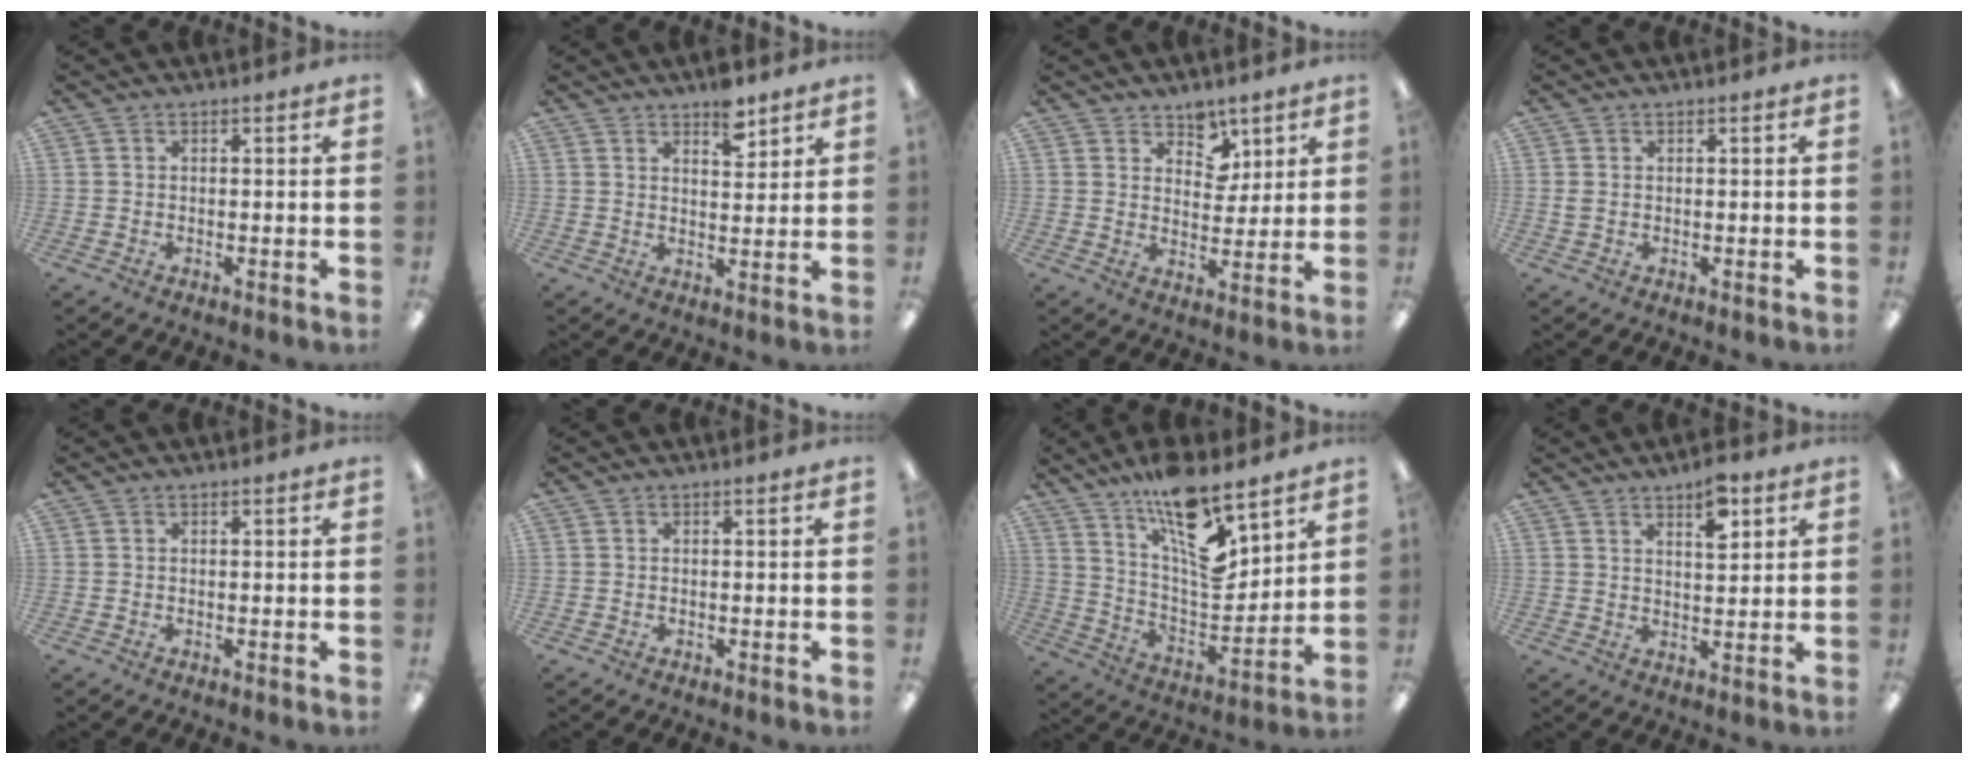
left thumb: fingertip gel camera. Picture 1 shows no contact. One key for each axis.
{"total": 6.4, "fx": 4.6, "fy": 2.8, "fz": 3.3, "tx": -0.028, "ty": -0.031, "tz": 0.076}
{"total": 6.6, "fx": 4.9, "fy": 4.3, "fz": 1.1, "tx": -0.006, "ty": -0.030, "tz": 0.088}
{"total": 1.1, "fx": 0.3, "fy": 0.8, "fz": 0.7, "tx": -0.014, "ty": 0.004, "tz": 0.004}
{"total": 0.0}
{"total": 0.0}
{"total": 17.0, "fx": 11.8, "fy": 5.6, "fz": 10.8, "tx": -0.180, "ty": -0.079, "tz": 0.202}
{"total": 6.2, "fx": 4.1, "fy": 2.4, "fz": 4.0, "tx": -0.048, "ty": -0.023, "tz": 0.065}